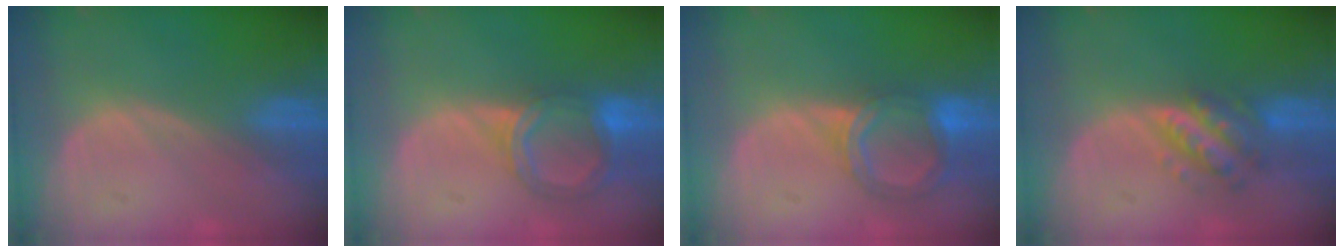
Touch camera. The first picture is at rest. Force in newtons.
{"total": 6.5, "press": 5.8, "slide": 2.9}
{"total": 6.5, "press": 5.8, "slide": 2.9}
{"total": 5.8, "press": 5.3, "slide": 2.5}